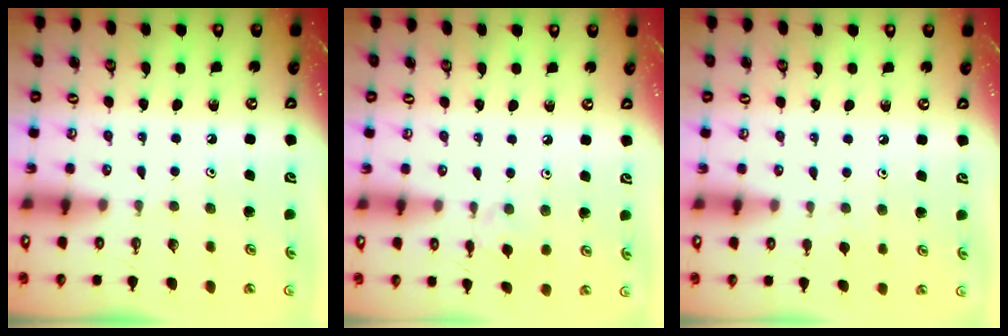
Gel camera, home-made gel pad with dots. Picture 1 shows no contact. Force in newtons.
{"total": 1.9, "press": 1.9, "slide": 0.5}
{"total": 2.7, "press": 2.6, "slide": 0.5}